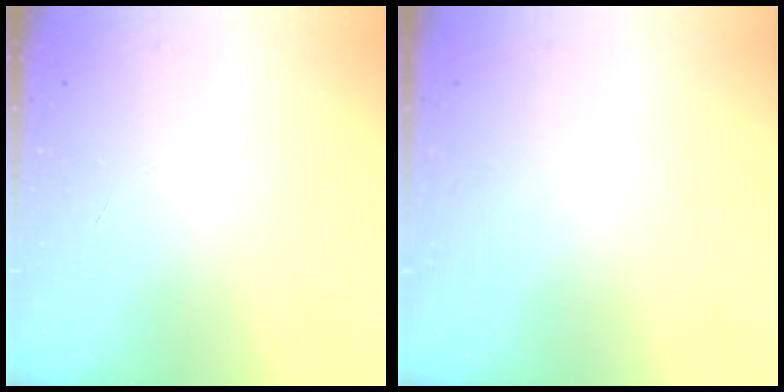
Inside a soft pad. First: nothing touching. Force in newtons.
{"total": 0.0}